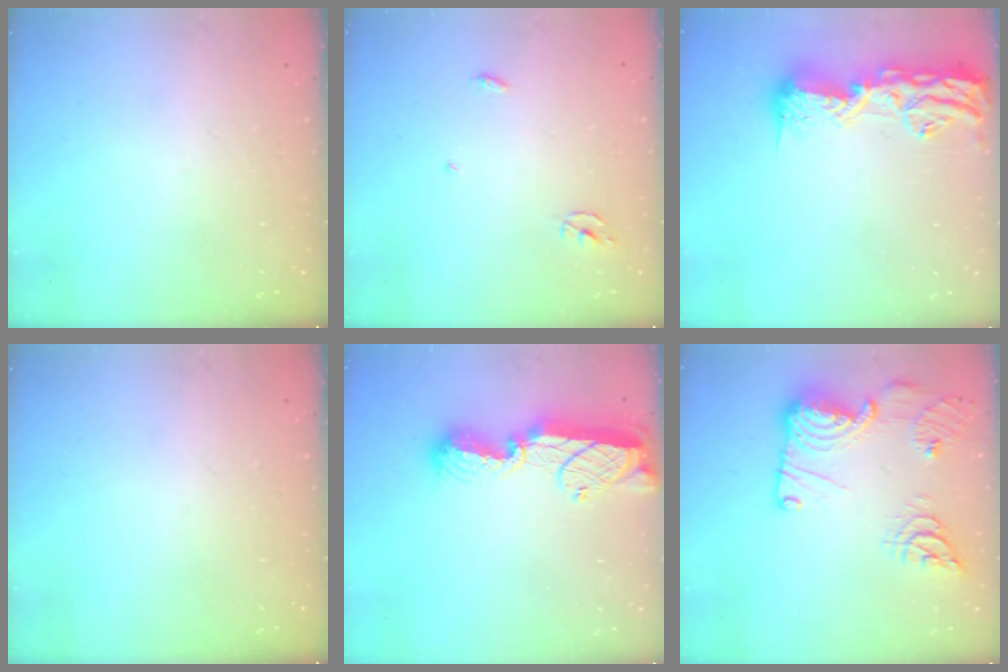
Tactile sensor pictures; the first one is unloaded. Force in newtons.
{"total": 2.5, "press": 2.5, "slide": 0.1}
{"total": 16.3, "press": 15.9, "slide": 3.5}
{"total": 0.0}
{"total": 12.4, "press": 12.4, "slide": 1.0}
{"total": 18.8, "press": 18.6, "slide": 2.3}